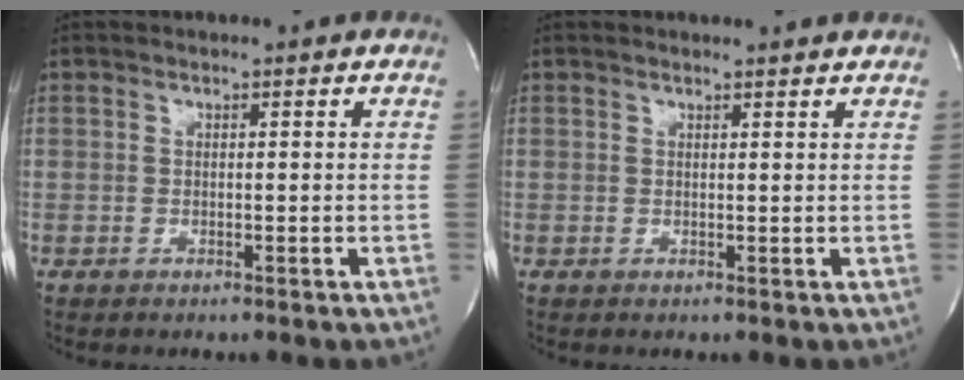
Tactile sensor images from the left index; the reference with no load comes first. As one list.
[{"total": 3.3, "force": [3.2, 0.2, 0.5], "torque": [-0.013, 0.003, 0.032]}]